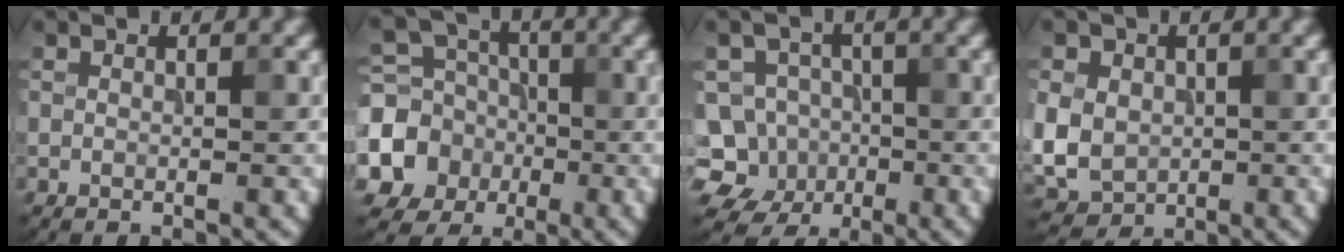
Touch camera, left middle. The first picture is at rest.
{"total": 7.3, "force": [-1.8, 6.7, 2.5], "torque": [-0.054, -0.009, -0.061]}
{"total": 7.8, "force": [-3.3, 6.9, 1.7], "torque": [-0.014, 0.006, -0.074]}
{"total": 7.4, "force": [-0.2, 6.4, 3.7], "torque": [-0.090, 0.005, -0.022]}